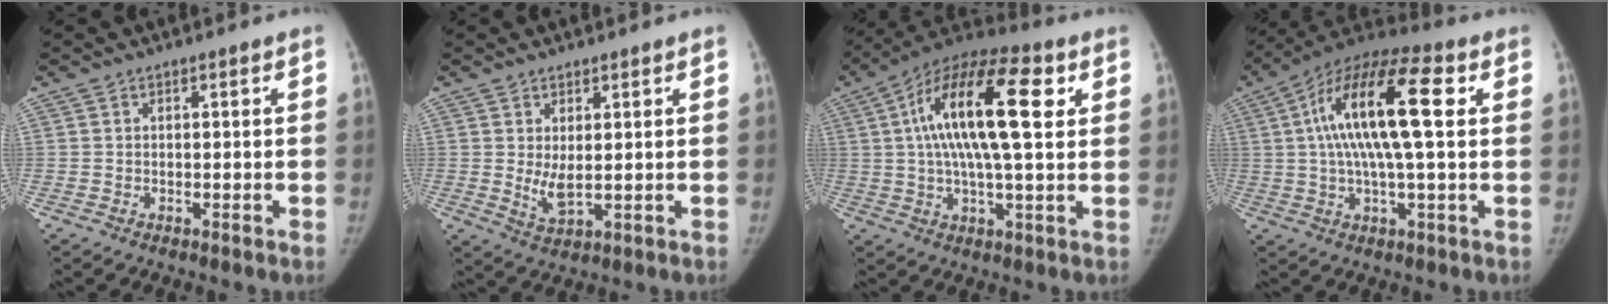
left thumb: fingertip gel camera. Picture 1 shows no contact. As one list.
[{"total": 4.0, "force": [0.6, 1.6, 3.6], "torque": [-0.062, -0.017, 0.021]}, {"total": 20.2, "force": [5.1, 6.8, 18.3], "torque": [-0.312, 0.011, 0.073]}, {"total": 18.7, "force": [3.8, 5.4, 17.5], "torque": [-0.318, 0.020, 0.052]}]